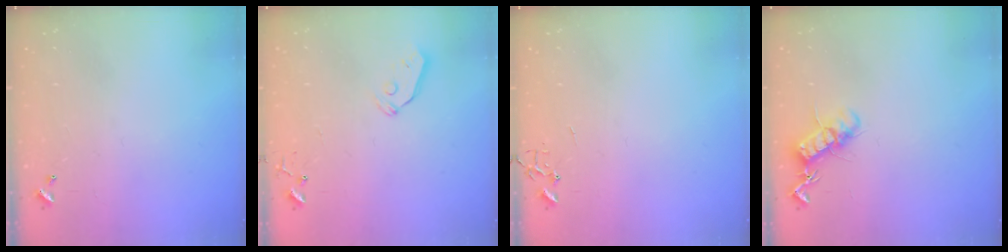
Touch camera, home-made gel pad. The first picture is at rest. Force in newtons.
{"total": 4.9, "press": 4.8, "slide": 0.9}
{"total": 0.0}
{"total": 12.5, "press": 12.5, "slide": 0.4}